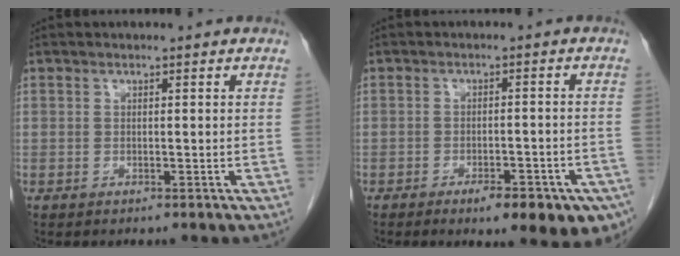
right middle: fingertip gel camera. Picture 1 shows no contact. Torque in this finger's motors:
{"motor_torque": [1.13, -1.01, 0.16, 0.05]}